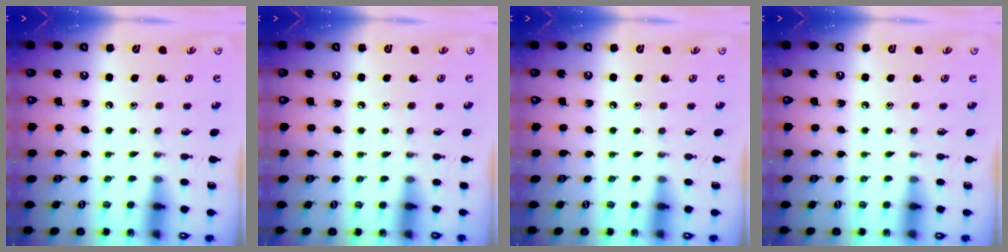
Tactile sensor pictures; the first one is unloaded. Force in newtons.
{"total": 3.0, "press": 2.9, "slide": 0.5}
{"total": 0.0}
{"total": 0.0}